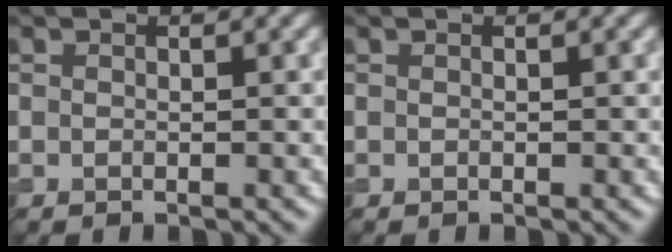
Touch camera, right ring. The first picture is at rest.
{"total": 0.0}